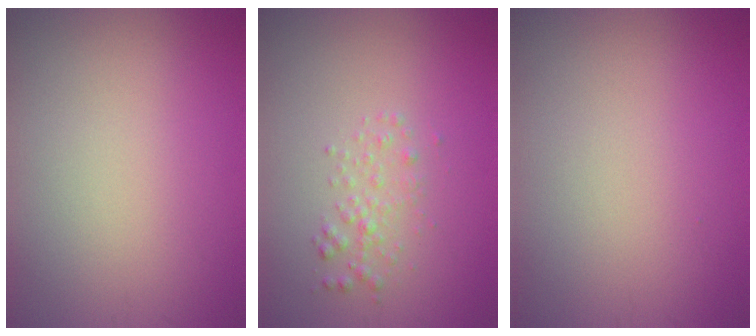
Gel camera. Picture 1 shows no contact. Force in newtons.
{"total": 1.5, "press": 1.5, "slide": 0.0}
{"total": 0.0}